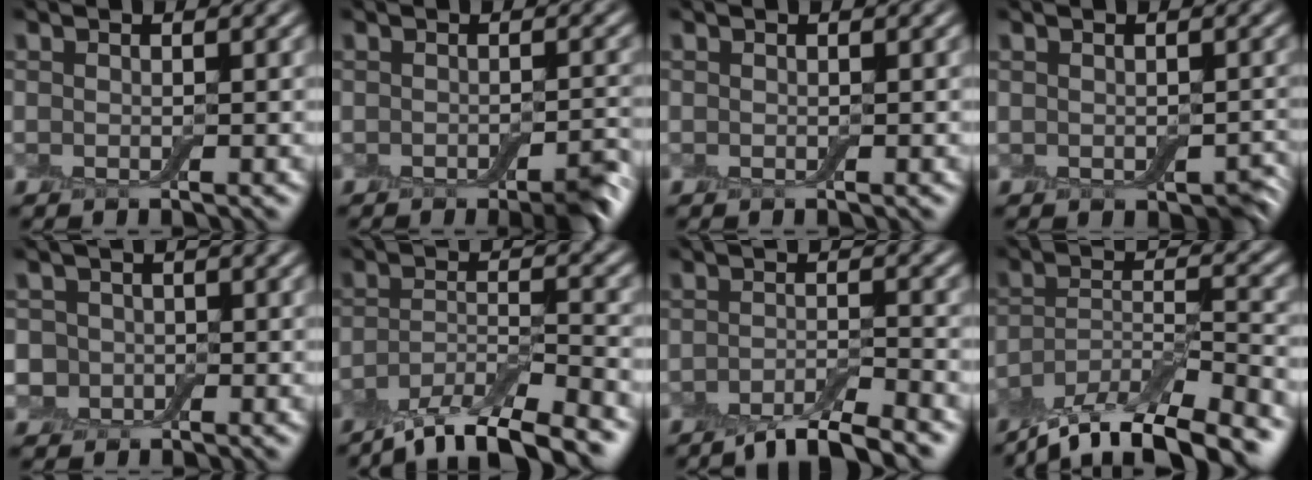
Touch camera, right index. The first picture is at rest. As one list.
[{"total": 2.4, "force": [-1.5, 0.5, 1.7], "torque": [-0.023, -0.004, -0.024]}, {"total": 0.0}, {"total": 2.2, "force": [-0.8, 1.5, 1.5], "torque": [-0.023, -0.016, -0.004]}, {"total": 3.5, "force": [-0.4, 3.2, 1.2], "torque": [-0.003, 0.011, -0.037]}, {"total": 7.2, "force": [-5.7, 1.7, 4.1], "torque": [-0.070, -0.009, -0.101]}, {"total": 4.2, "force": [-3.2, 0.7, 2.6], "torque": [-0.038, -0.001, -0.061]}, {"total": 10.1, "force": [-8.4, 2.6, 5.0], "torque": [-0.091, -0.006, -0.141]}]